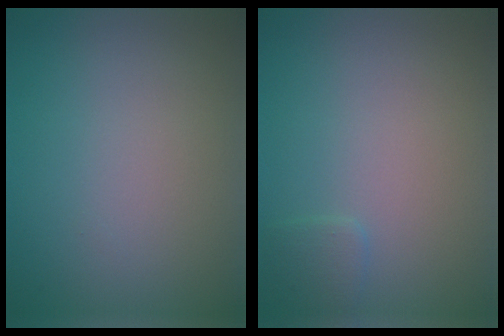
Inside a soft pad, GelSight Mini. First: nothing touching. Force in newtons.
{"total": 0.9, "press": 0.9, "slide": 0.1}